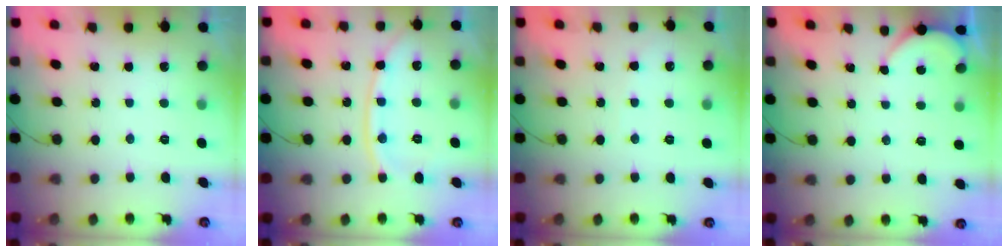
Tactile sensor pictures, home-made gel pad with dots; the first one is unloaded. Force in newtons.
{"total": 10.3, "press": 10.2, "slide": 1.3}
{"total": 3.0, "press": 3.0, "slide": 0.3}
{"total": 1.4, "press": 1.4, "slide": 0.2}